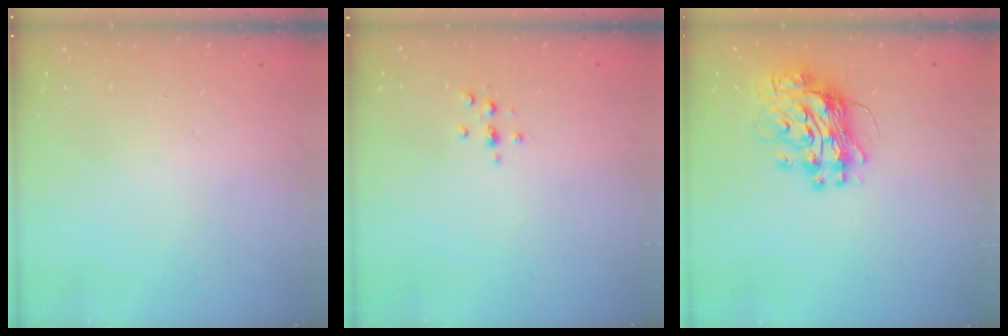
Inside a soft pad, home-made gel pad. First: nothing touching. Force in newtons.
{"total": 2.3, "press": 2.3, "slide": 0.2}
{"total": 11.6, "press": 11.6, "slide": 1.2}